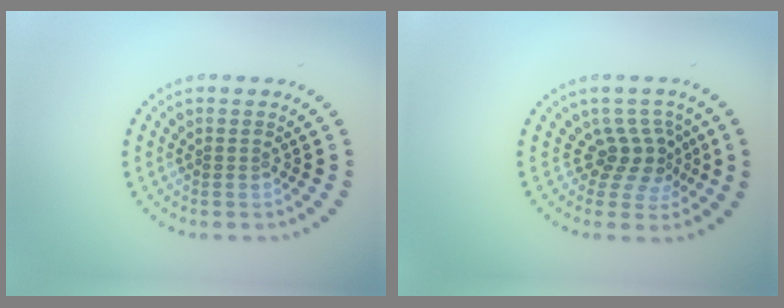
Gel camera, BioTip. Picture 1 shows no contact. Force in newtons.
{"total": 2.9, "press": 1.9, "slide": 2.1}